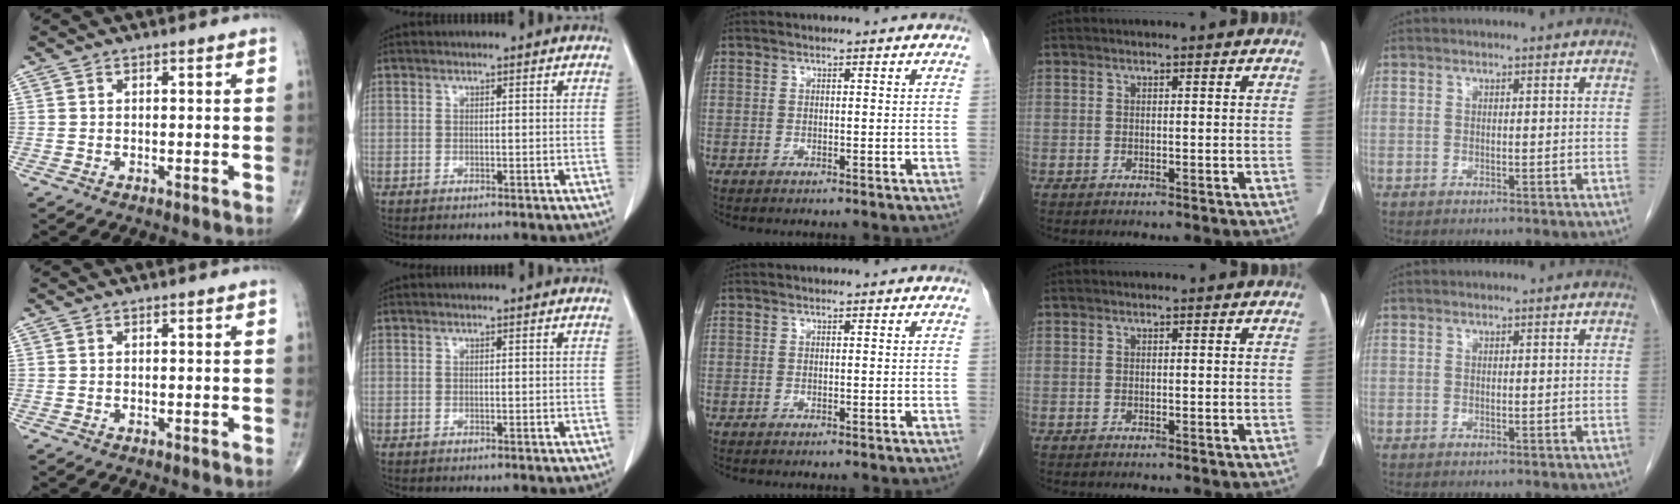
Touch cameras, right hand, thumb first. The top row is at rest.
{}